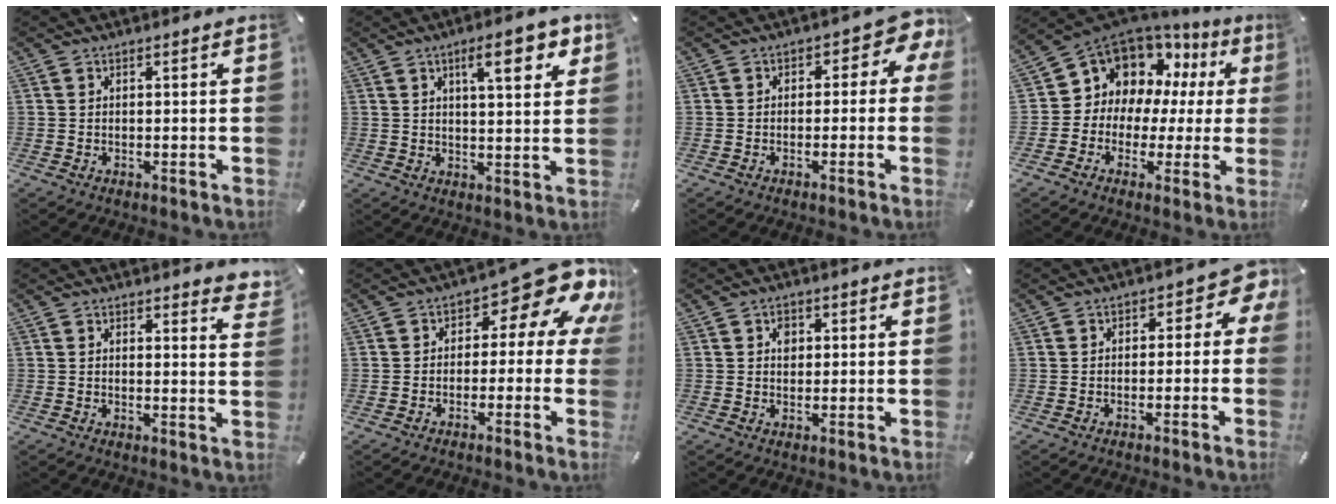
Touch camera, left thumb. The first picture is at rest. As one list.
[{"total": 9.9, "force": [5.1, 3.1, 7.9], "torque": [-0.117, -0.015, 0.080]}, {"total": 5.3, "force": [-0.1, 3.5, 3.9], "torque": [-0.051, 0.002, -0.006]}, {"total": 10.7, "force": [5.3, 8.9, 2.4], "torque": [-0.060, -0.056, 0.108]}, {"total": 2.6, "force": [2.2, 1.0, 0.9], "torque": [0.001, -0.015, 0.036]}, {"total": 14.2, "force": [6.6, 6.9, 10.6], "torque": [-0.132, -0.053, 0.107]}, {"total": 2.6, "force": [0.6, 2.2, 1.4], "torque": [-0.008, -0.007, 0.004]}, {"total": 5.1, "force": [-0.2, 3.5, 3.7], "torque": [-0.040, 0.000, -0.011]}]